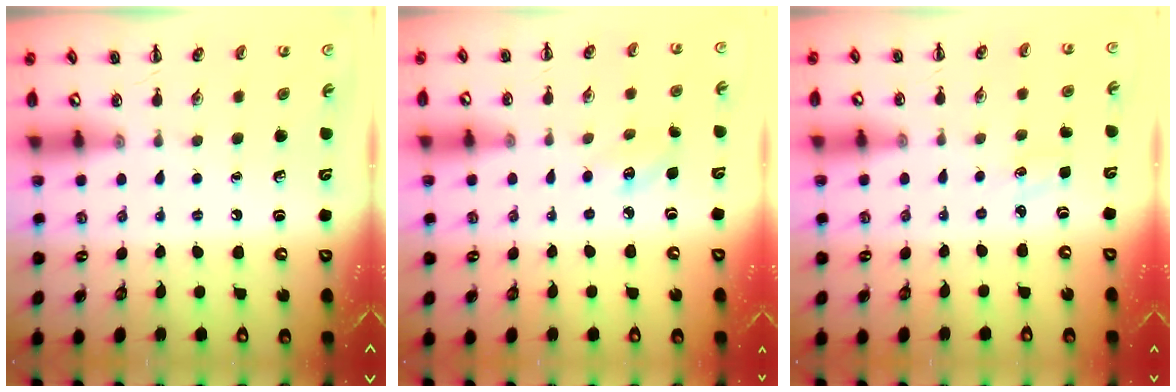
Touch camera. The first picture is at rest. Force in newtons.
{"total": 3.2, "press": 3.1, "slide": 0.8}
{"total": 1.5, "press": 1.4, "slide": 0.4}